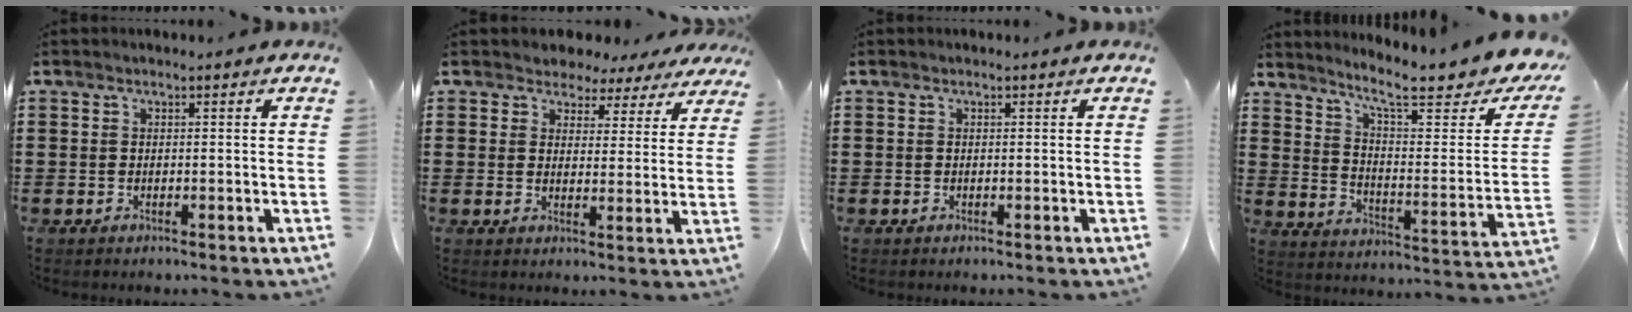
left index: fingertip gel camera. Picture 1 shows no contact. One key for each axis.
{"total": 3.7, "fx": 3.1, "fy": 2.1, "fz": 0.2, "tx": -0.019, "ty": -0.013, "tz": 0.050}
{"total": 0.0}
{"total": 10.3, "fx": 7.9, "fy": 1.1, "fz": 6.4, "tx": -0.132, "ty": -0.058, "tz": 0.124}